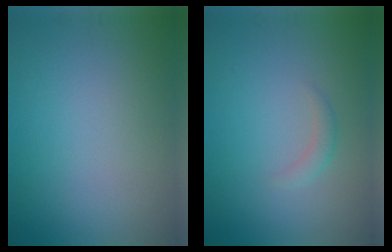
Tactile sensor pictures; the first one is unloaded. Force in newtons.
{"total": 1.1, "press": 1.1, "slide": 0.1}